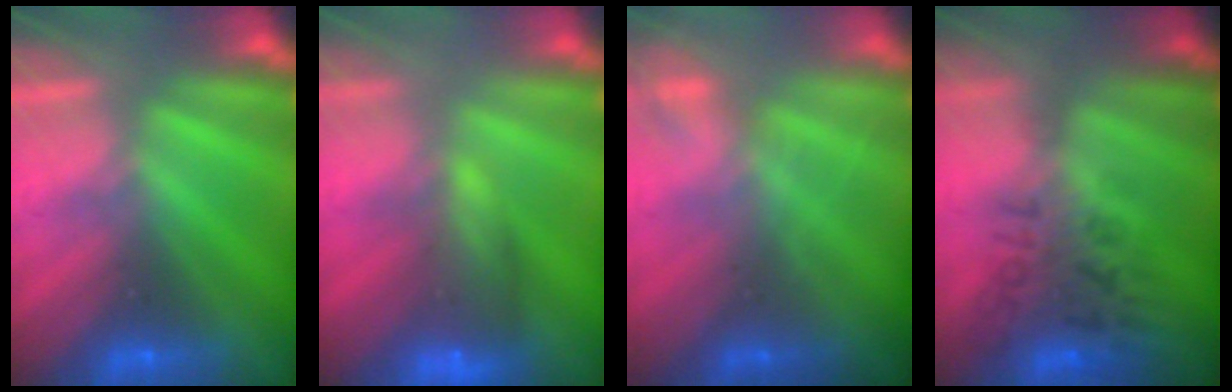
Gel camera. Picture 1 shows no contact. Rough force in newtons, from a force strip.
{"total": 8.1}
{"total": 1.9}
{"total": 2.8}